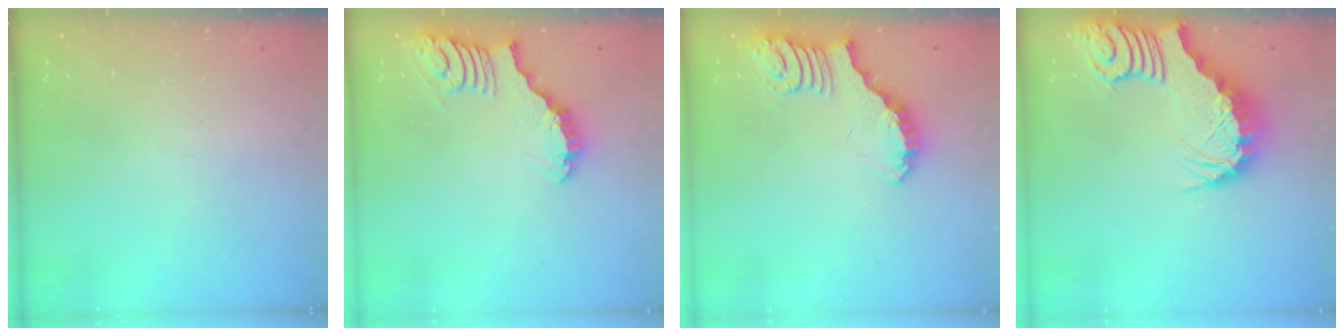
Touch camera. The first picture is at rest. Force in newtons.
{"total": 3.0, "press": 3.0, "slide": 0.0}
{"total": 2.7, "press": 2.6, "slide": 0.6}
{"total": 3.7, "press": 3.6, "slide": 0.7}